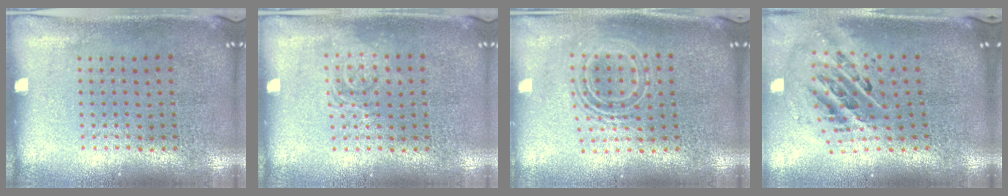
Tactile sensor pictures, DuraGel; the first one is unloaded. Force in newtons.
{"total": 1.9, "press": 1.9, "slide": 0.3}
{"total": 1.9, "press": 1.5, "slide": 1.2}
{"total": 1.9, "press": 1.4, "slide": 1.3}